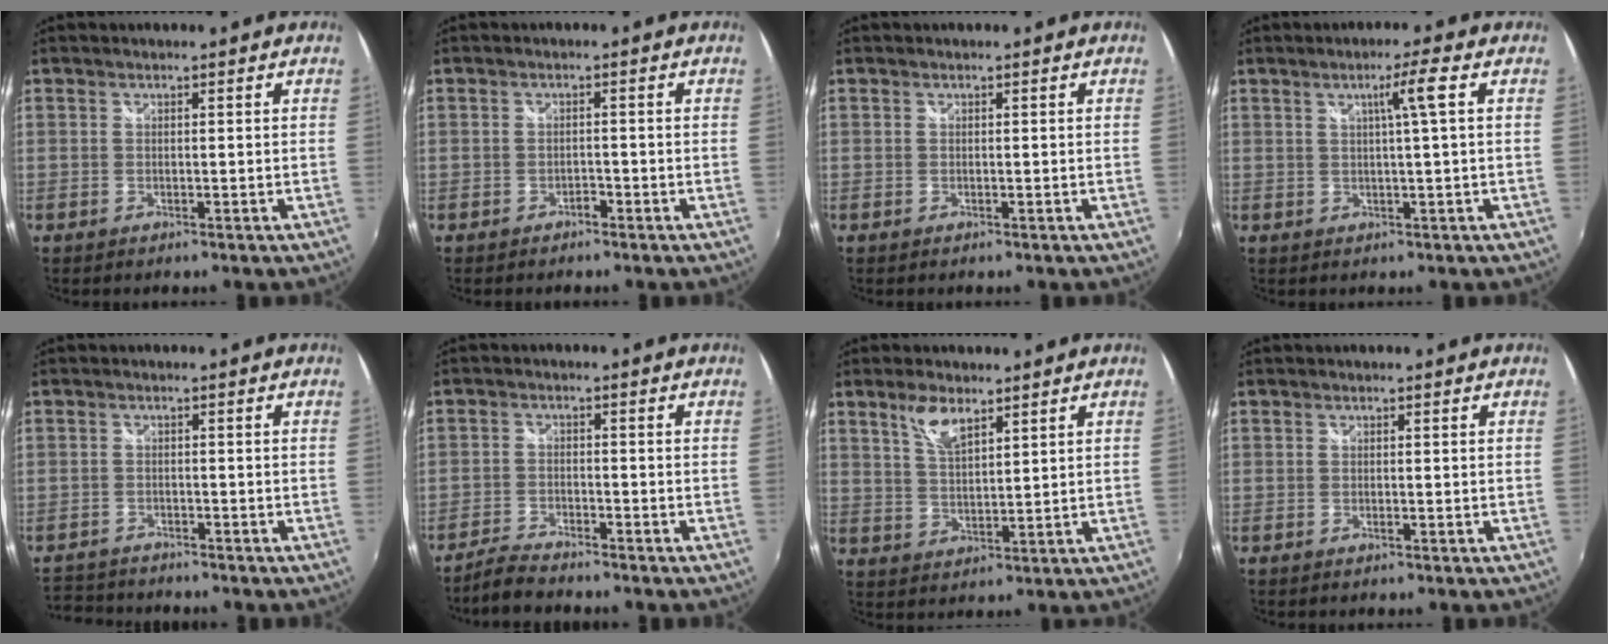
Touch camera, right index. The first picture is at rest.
{"total": 1.2, "force": [-1.0, 0.5, 0.3], "torque": [-0.007, 0.001, -0.016]}
{"total": 0.0}
{"total": 3.9, "force": [1.0, -1.0, 3.6], "torque": [-0.064, 0.000, 0.019]}
{"total": 5.5, "force": [-5.0, 2.1, 0.5], "torque": [-0.032, 0.003, -0.095]}
{"total": 4.7, "force": [-4.4, 0.8, 1.5], "torque": [-0.051, -0.009, -0.087]}
{"total": 5.9, "force": [3.8, 2.2, 3.9], "torque": [-0.073, 0.003, 0.075]}
{"total": 0.6, "force": [-0.3, -0.1, 0.5], "torque": [-0.009, 0.000, -0.005]}